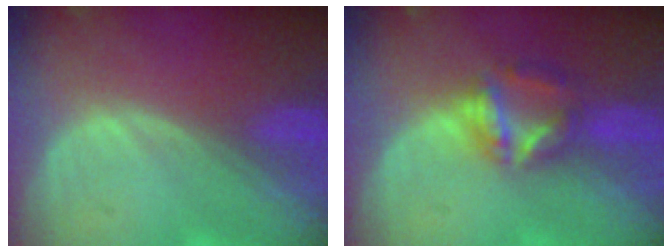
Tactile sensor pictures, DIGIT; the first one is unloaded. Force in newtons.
{"total": 5.7, "press": 5.6, "slide": 1.4}